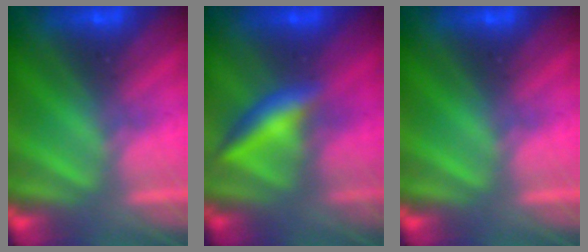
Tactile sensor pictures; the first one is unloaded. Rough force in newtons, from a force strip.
{"total": 2.4}
{"total": 0.0}